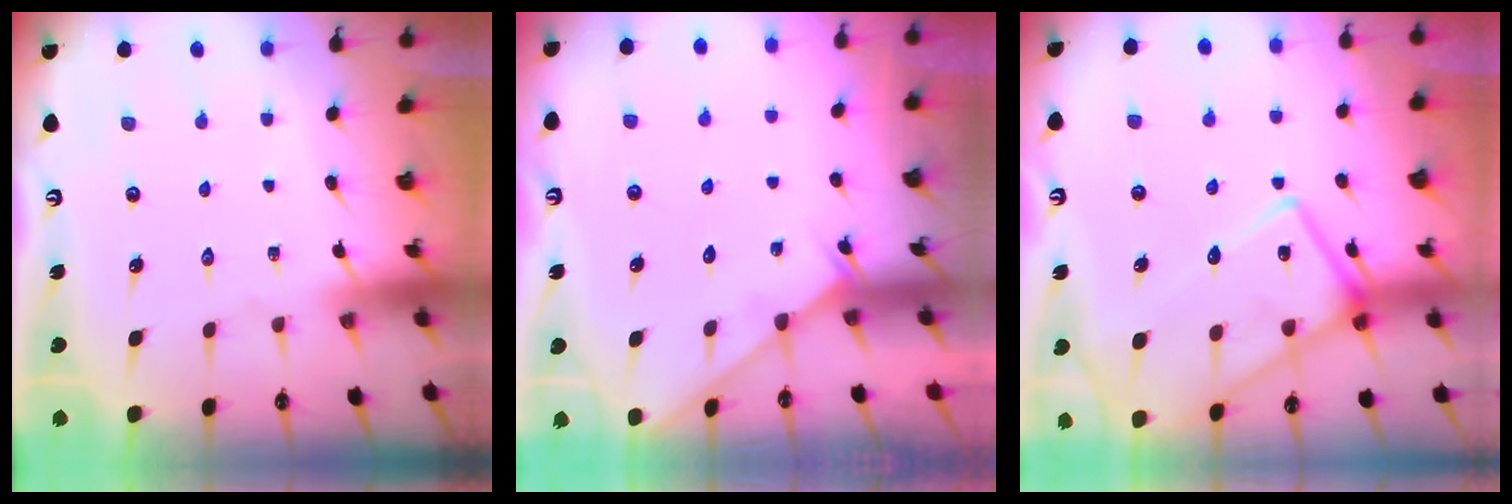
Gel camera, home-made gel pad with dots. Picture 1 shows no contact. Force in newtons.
{"total": 3.1, "press": 3.1, "slide": 0.3}
{"total": 17.0, "press": 17.0, "slide": 1.4}